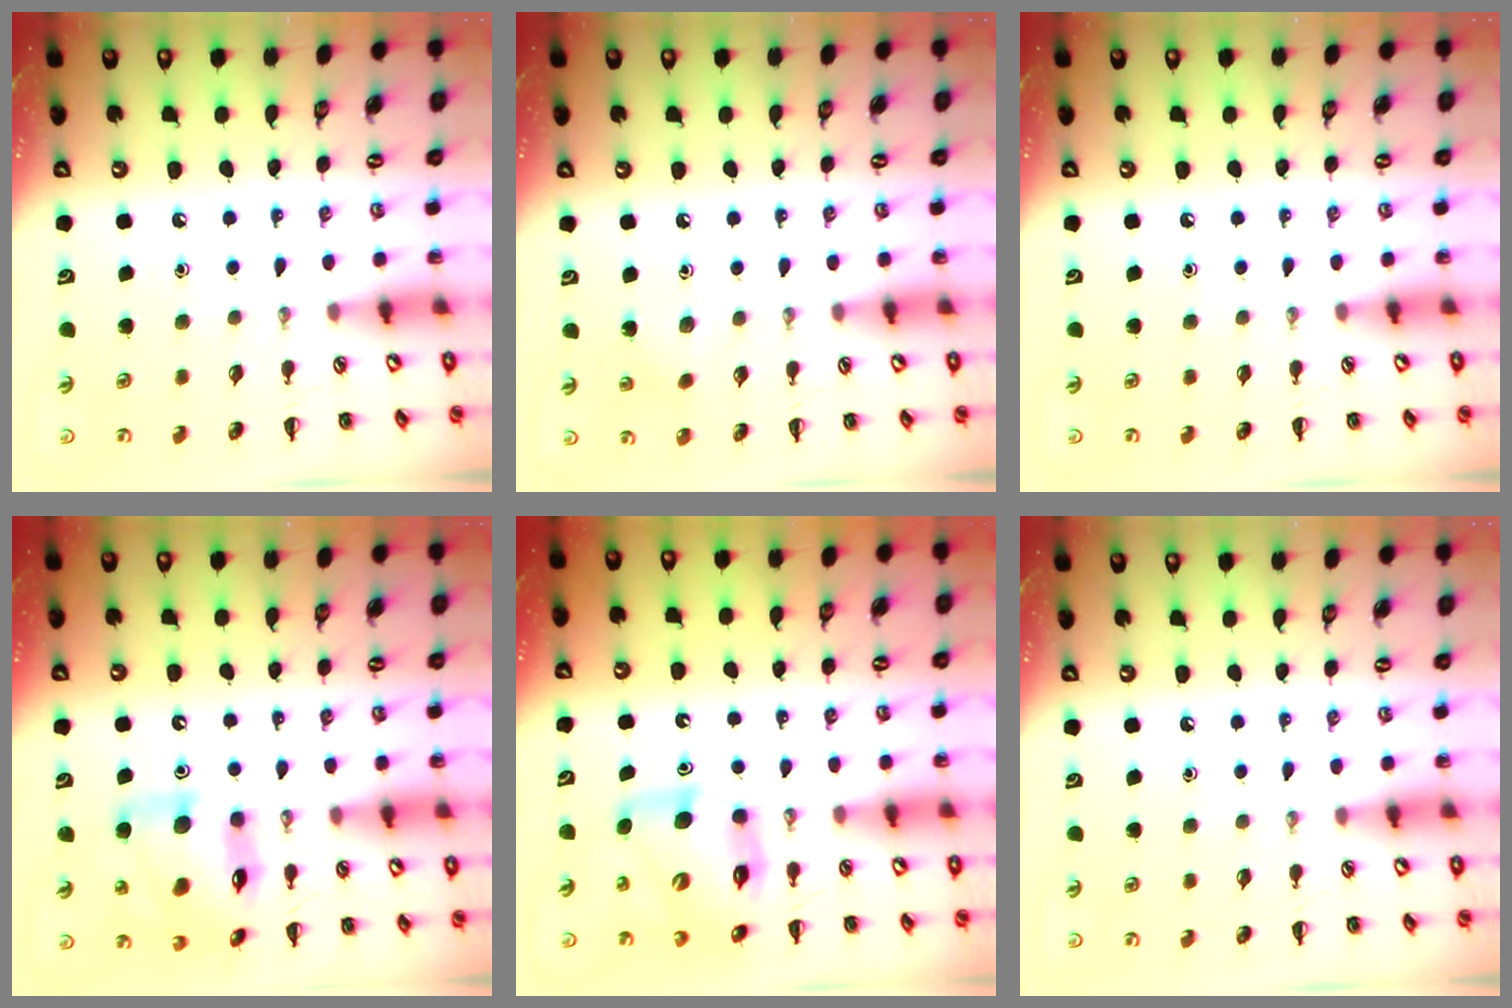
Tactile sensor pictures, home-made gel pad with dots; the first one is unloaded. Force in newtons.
{"total": 6.1, "press": 5.8, "slide": 1.8}
{"total": 0.0}
{"total": 12.0, "press": 11.6, "slide": 3.1}
{"total": 10.5, "press": 10.1, "slide": 2.8}
{"total": 0.0}